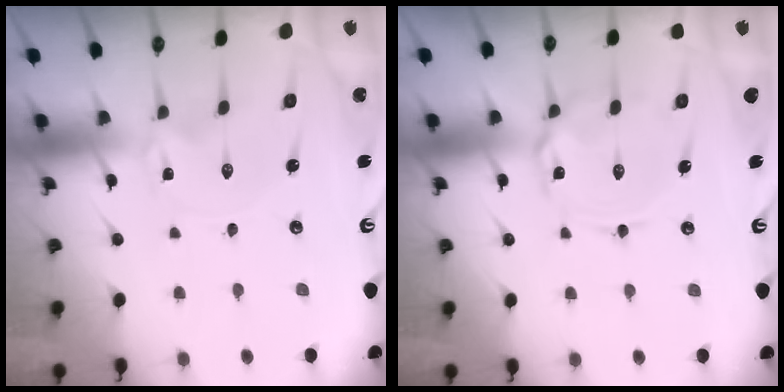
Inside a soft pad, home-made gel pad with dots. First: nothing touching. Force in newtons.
{"total": 6.4, "press": 6.4, "slide": 0.3}